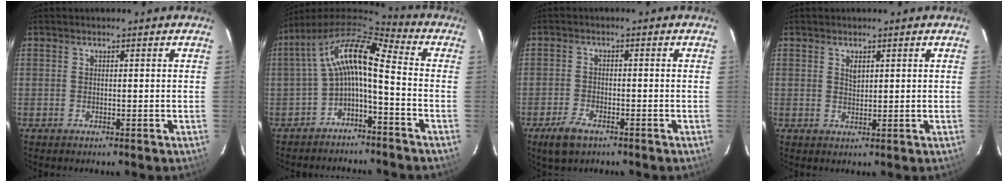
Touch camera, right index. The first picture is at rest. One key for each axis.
{"total": 11.4, "fx": -1.4, "fy": 3.5, "fz": 10.8, "tx": -0.218, "ty": 0.026, "tz": -0.034}
{"total": 5.1, "fx": -3.4, "fy": 2.3, "fz": 2.9, "tx": -0.079, "ty": -0.009, "tz": -0.062}
{"total": 1.6, "fx": 0.8, "fy": 0.9, "fz": 1.0, "tx": -0.017, "ty": 0.002, "tz": 0.015}